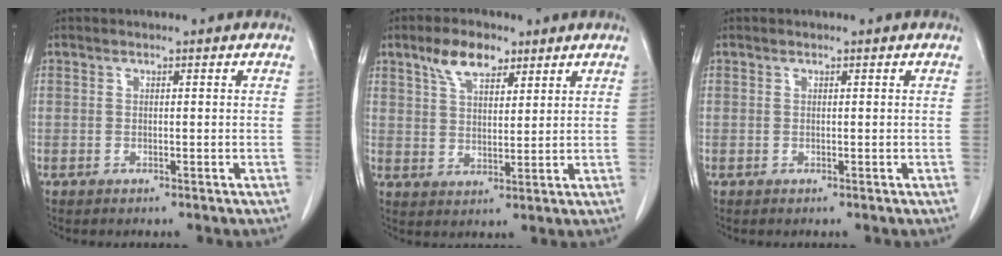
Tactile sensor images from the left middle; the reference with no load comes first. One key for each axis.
{"total": 6.8, "fx": 4.2, "fy": 3.6, "fz": 3.9, "tx": -0.069, "ty": 0.016, "tz": 0.078}
{"total": 0.0}